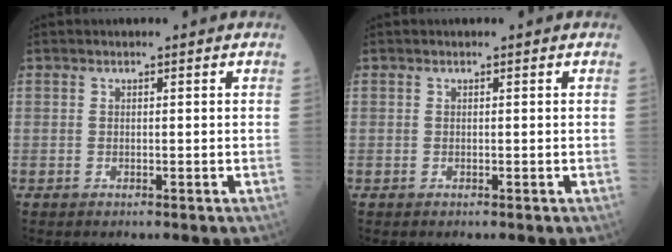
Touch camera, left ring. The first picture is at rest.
{"total": 0.0}